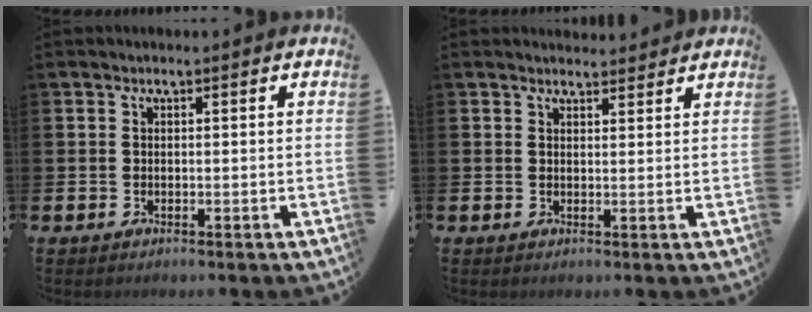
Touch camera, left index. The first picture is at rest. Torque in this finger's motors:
{"motor_torque": [0.90, -1.20, 0.05, 0.01]}